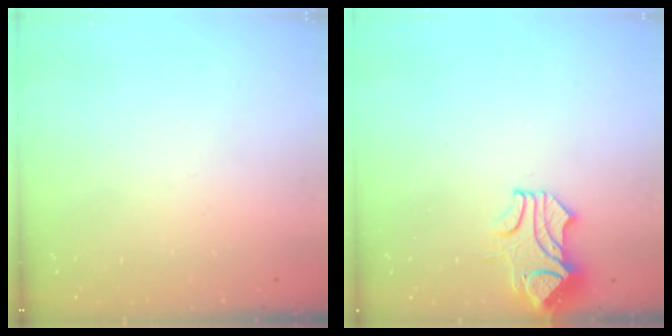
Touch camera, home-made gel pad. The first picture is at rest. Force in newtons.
{"total": 1.0, "press": 0.1, "slide": 1.0}